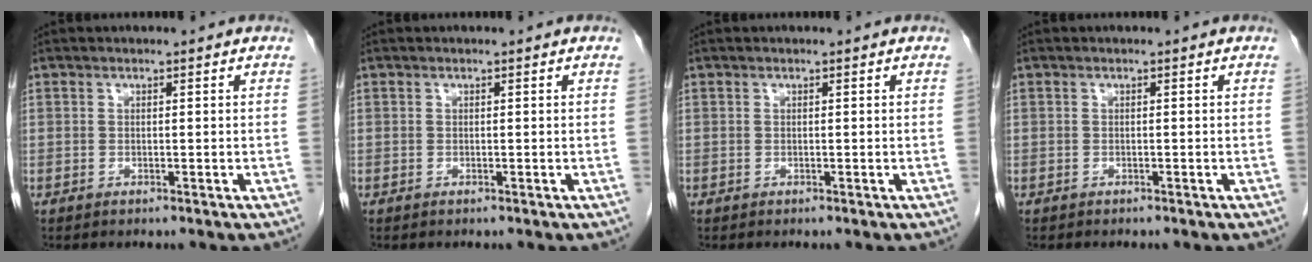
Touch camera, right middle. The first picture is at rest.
{"total": 0.0}
{"total": 0.0}
{"total": 0.5, "force": [-0.5, 0.2, 0.1], "torque": [-0.009, 0.001, -0.007]}